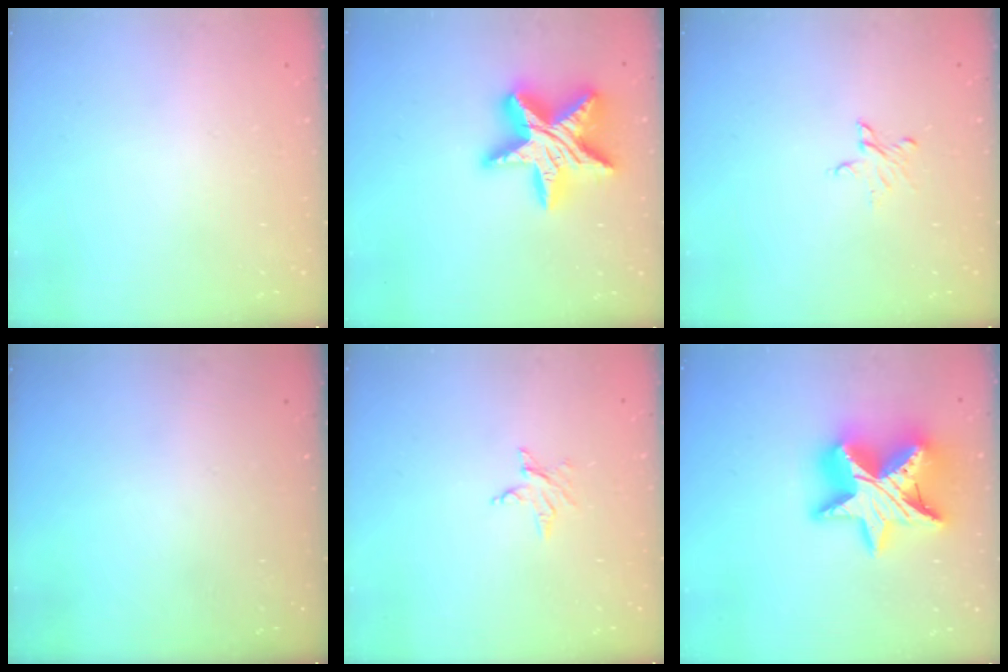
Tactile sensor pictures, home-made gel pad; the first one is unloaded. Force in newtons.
{"total": 22.1, "press": 22.0, "slide": 1.7}
{"total": 3.6, "press": 3.6, "slide": 0.3}
{"total": 0.0}
{"total": 2.5, "press": 2.5, "slide": 0.4}
{"total": 22.0, "press": 22.0, "slide": 1.6}